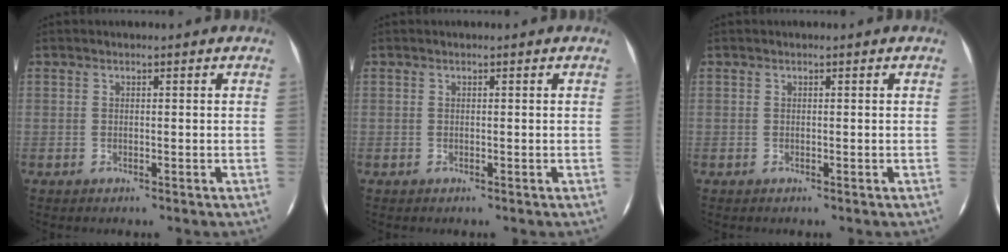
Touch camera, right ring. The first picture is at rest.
{"total": 0.0}
{"total": 0.0}